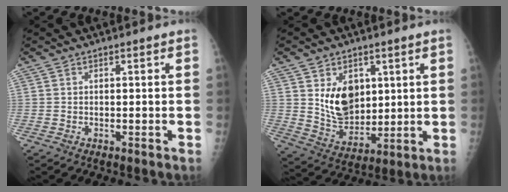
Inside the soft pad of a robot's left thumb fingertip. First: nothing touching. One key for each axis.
{"total": 10.9, "fx": 3.2, "fy": 7.7, "fz": 7.1, "tx": -0.082, "ty": -0.030, "tz": 0.075}